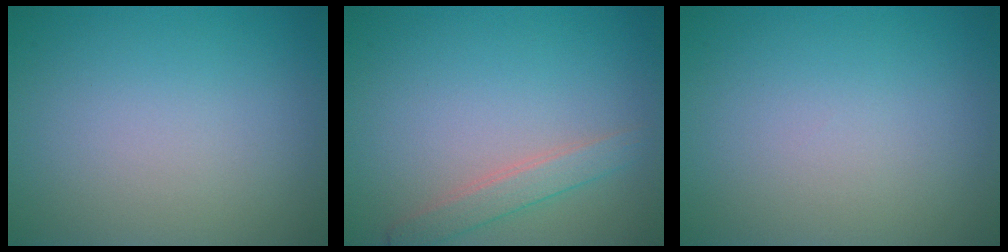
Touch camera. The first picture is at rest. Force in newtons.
{"total": 2.1, "press": 2.1, "slide": 0.1}
{"total": 0.0}